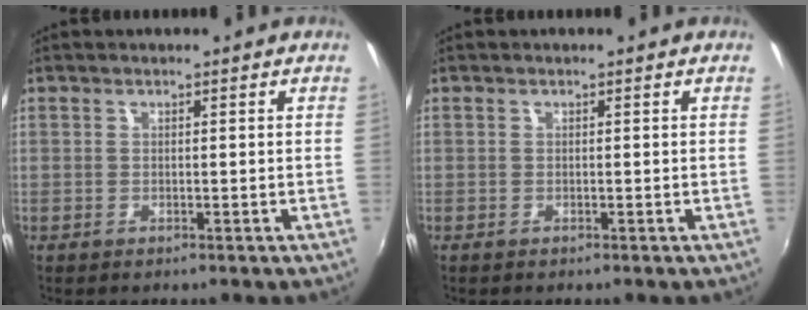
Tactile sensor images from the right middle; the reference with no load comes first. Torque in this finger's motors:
{"motor_torque": [0.10, -0.08, 0.01, 0.00]}